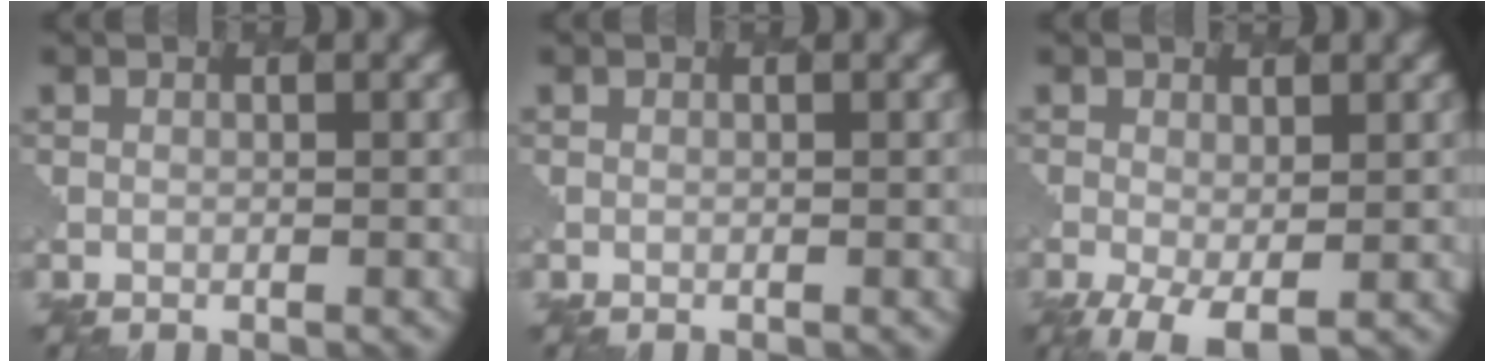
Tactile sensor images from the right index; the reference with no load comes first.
{"total": 0.0}
{"total": 3.6, "force": [-1.1, 1.6, 3.0], "torque": [-0.062, -0.011, -0.017]}